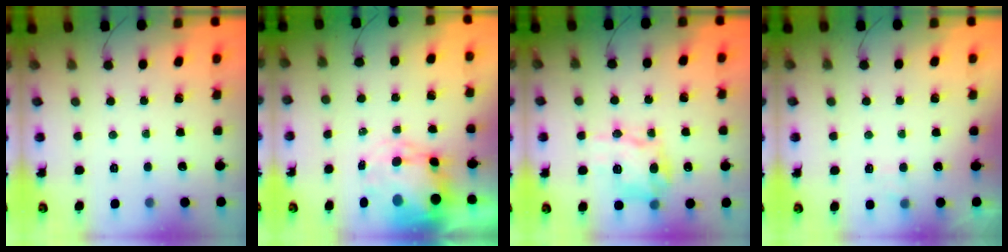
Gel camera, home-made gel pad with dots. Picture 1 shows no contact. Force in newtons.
{"total": 7.2, "press": 6.9, "slide": 2.2}
{"total": 11.4, "press": 11.4, "slide": 0.5}
{"total": 2.8, "press": 2.5, "slide": 1.4}